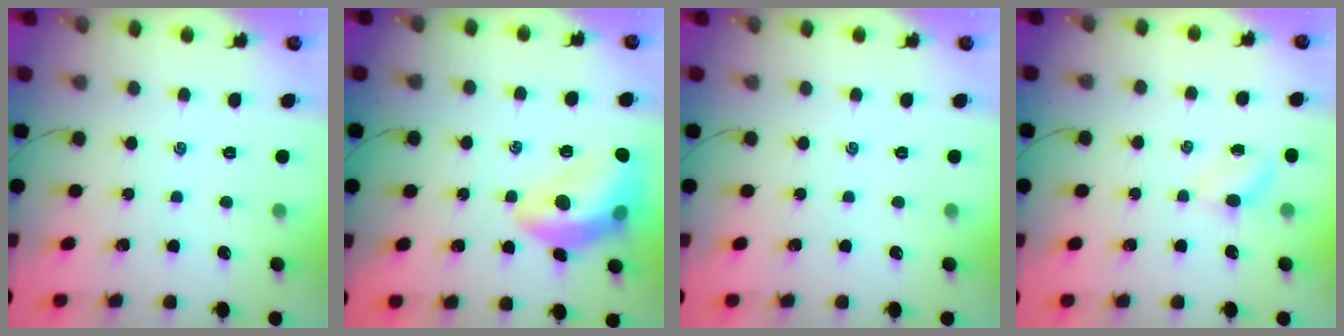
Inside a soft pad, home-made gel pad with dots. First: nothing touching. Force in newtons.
{"total": 15.2, "press": 15.1, "slide": 1.9}
{"total": 0.0}
{"total": 2.8, "press": 2.7, "slide": 0.9}